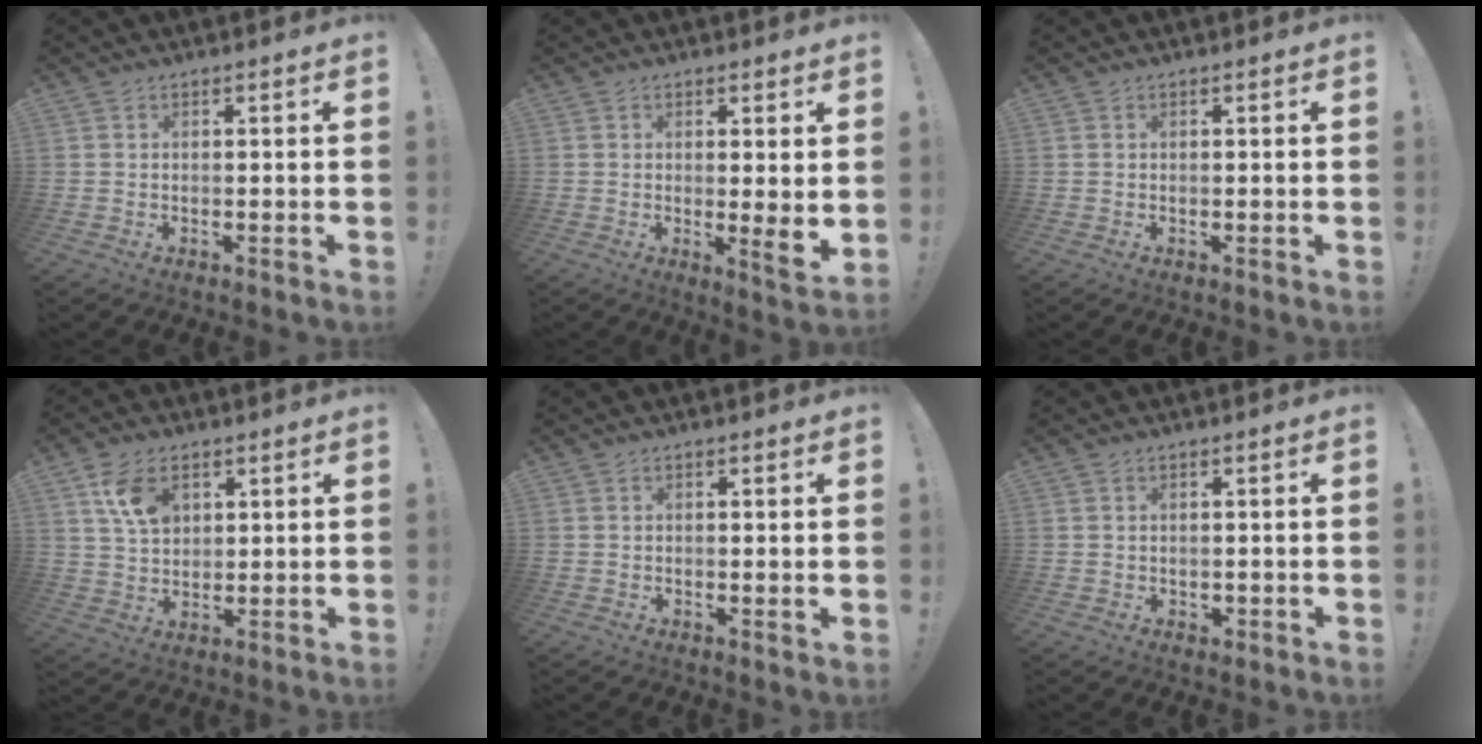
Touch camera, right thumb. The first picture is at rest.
{"total": 5.3, "force": [0.4, -0.2, 5.3], "torque": [-0.058, -0.027, 0.007]}
{"total": 0.0}
{"total": 9.5, "force": [4.5, 6.3, 5.5], "torque": [-0.089, -0.010, 0.089]}
{"total": 1.1, "force": [0.4, -0.2, 1.0], "torque": [-0.012, -0.004, 0.006]}
{"total": 0.9, "force": [0.2, 0.8, 0.2], "torque": [0.003, -0.002, 0.002]}